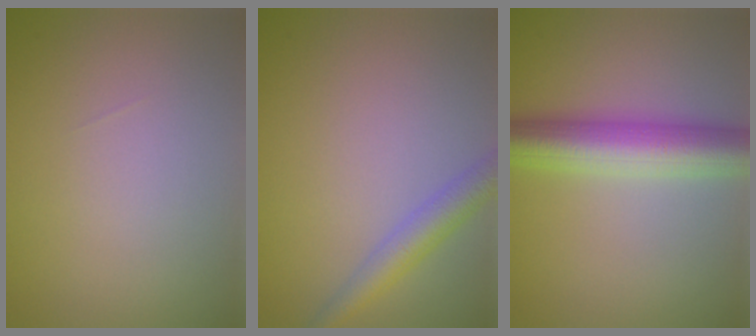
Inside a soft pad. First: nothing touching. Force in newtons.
{"total": 3.1, "press": 3.1, "slide": 0.2}
{"total": 7.1, "press": 7.1, "slide": 0.2}